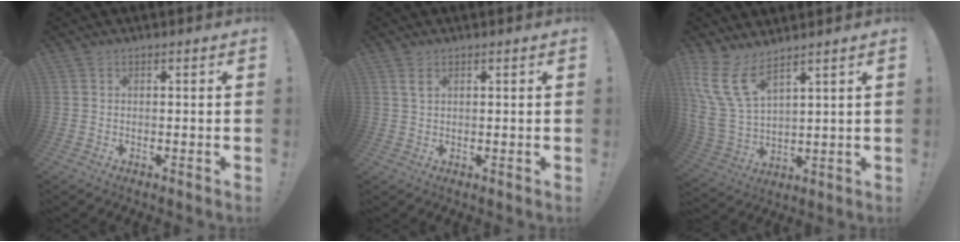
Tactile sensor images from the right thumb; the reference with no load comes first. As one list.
[{"total": 2.2, "force": [1.2, 1.0, 1.5], "torque": [-0.025, -0.002, 0.020]}, {"total": 13.0, "force": [8.2, 5.8, 8.2], "torque": [-0.179, -0.046, 0.156]}]